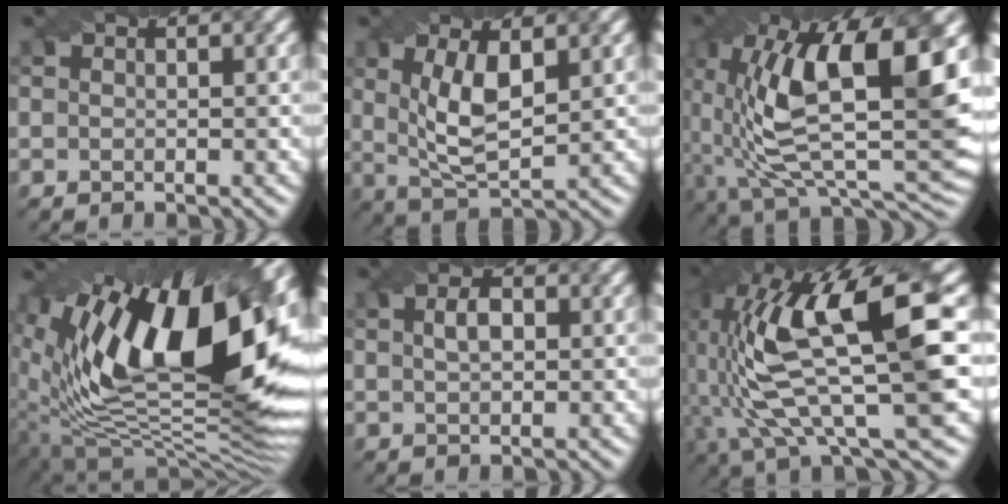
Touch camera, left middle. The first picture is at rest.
{"total": 5.3, "force": [1.1, 2.1, 4.8], "torque": [-0.101, -0.005, 0.027]}
{"total": 14.9, "force": [2.8, 6.6, 13.0], "torque": [-0.239, -0.001, 0.043]}
{"total": 19.1, "force": [5.5, 8.6, 16.1], "torque": [-0.251, 0.003, 0.095]}
{"total": 1.9, "force": [0.5, 1.0, 1.5], "torque": [-0.031, 0.004, 0.007]}
{"total": 14.1, "force": [1.9, 3.7, 13.4], "torque": [-0.262, 0.006, 0.045]}